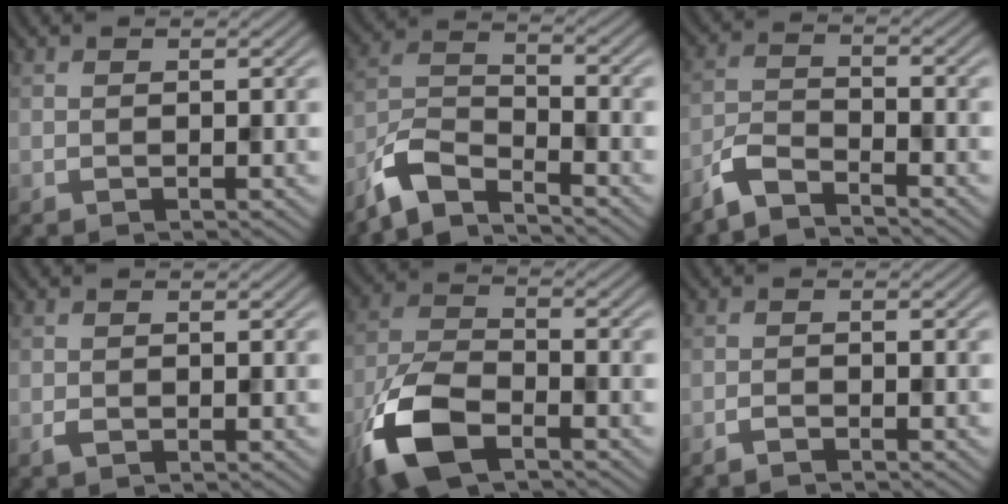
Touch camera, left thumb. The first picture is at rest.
{"total": 6.9, "force": [-5.7, 1.7, 3.4], "torque": [-0.076, -0.003, -0.130]}
{"total": 4.5, "force": [-3.9, 0.9, 2.2], "torque": [-0.050, -0.004, -0.091]}
{"total": 0.8, "force": [-0.3, 0.4, 0.5], "torque": [-0.012, -0.002, -0.006]}
{"total": 10.5, "force": [-6.1, 4.7, 7.2], "torque": [-0.162, -0.015, -0.136]}
{"total": 1.2, "force": [-1.0, 0.1, 0.6], "torque": [-0.012, 0.001, -0.023]}